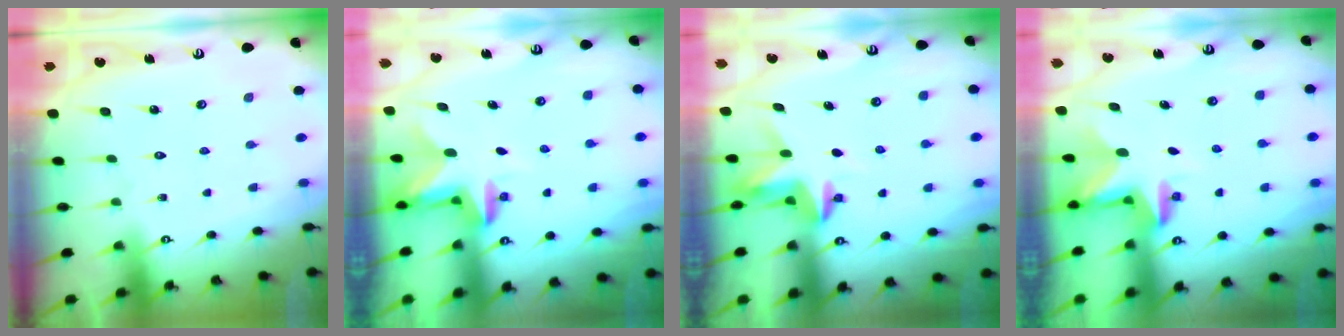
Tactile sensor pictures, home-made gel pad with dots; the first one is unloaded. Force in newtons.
{"total": 2.6, "press": 2.5, "slide": 0.5}
{"total": 3.9, "press": 3.9, "slide": 0.3}
{"total": 2.8, "press": 2.8, "slide": 0.2}